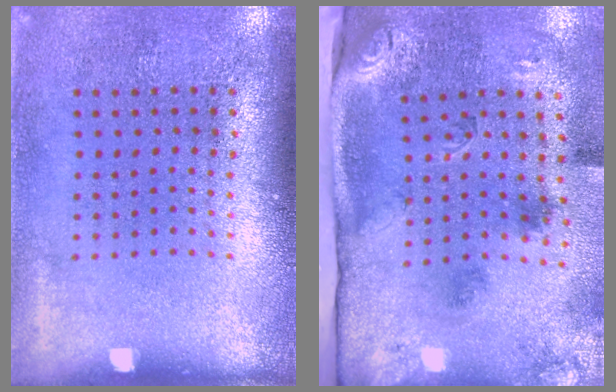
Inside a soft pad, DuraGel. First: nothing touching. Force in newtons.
{"total": 3.5, "press": 2.2, "slide": 2.8}